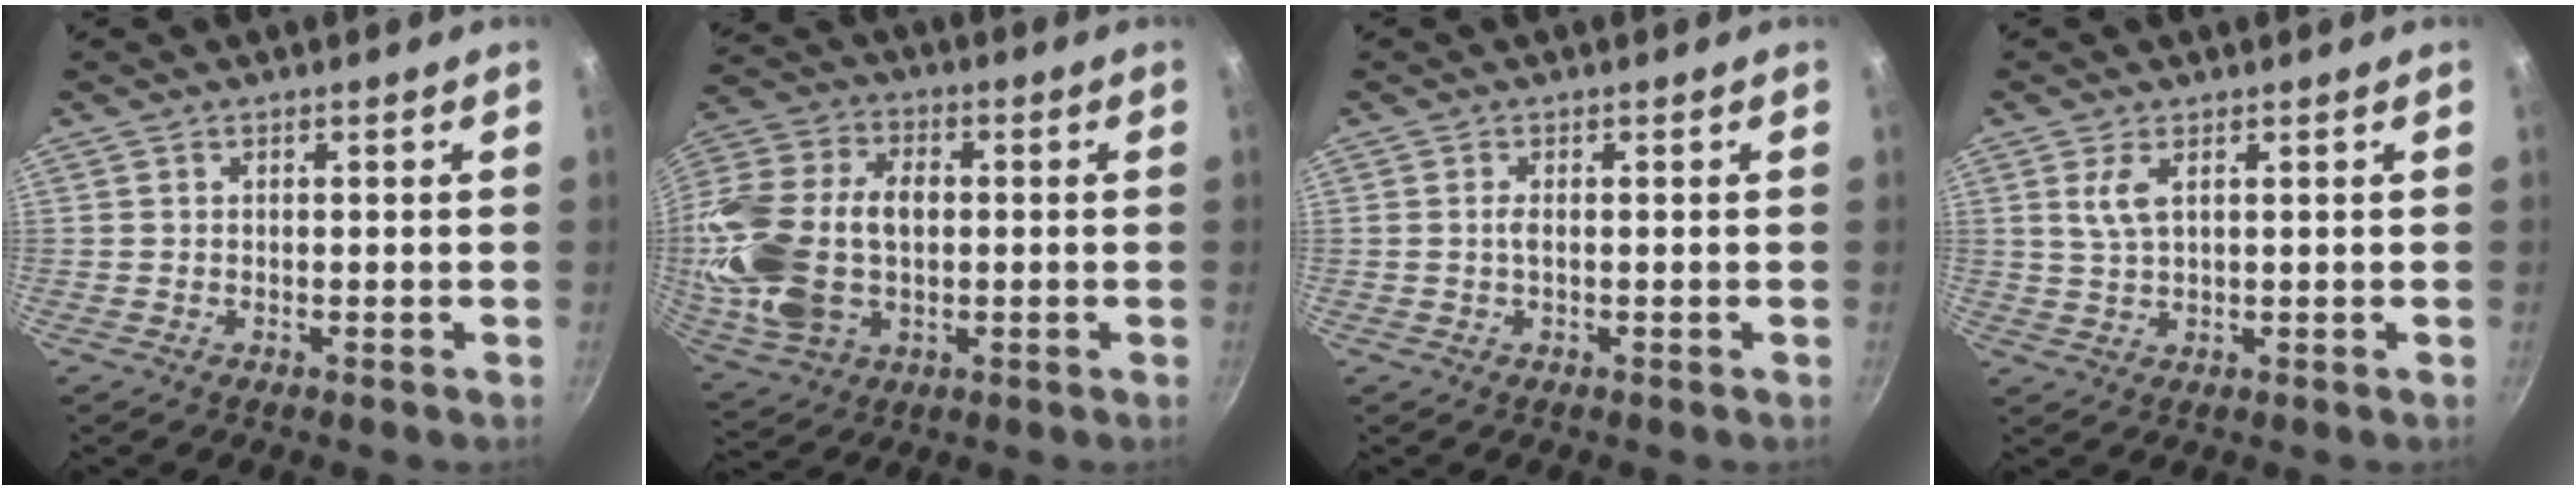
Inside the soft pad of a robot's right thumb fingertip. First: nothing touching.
{"total": 21.2, "force": [-0.5, 14.3, 15.7], "torque": [-0.307, 0.026, -0.006]}
{"total": 1.1, "force": [-0.1, 0.4, 1.0], "torque": [-0.022, 0.002, -0.003]}
{"total": 3.8, "force": [1.4, 1.6, 3.1], "torque": [-0.065, -0.007, 0.030]}